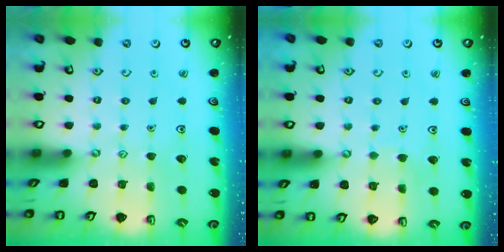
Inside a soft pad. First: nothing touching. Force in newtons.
{"total": 2.7, "press": 2.7, "slide": 0.2}